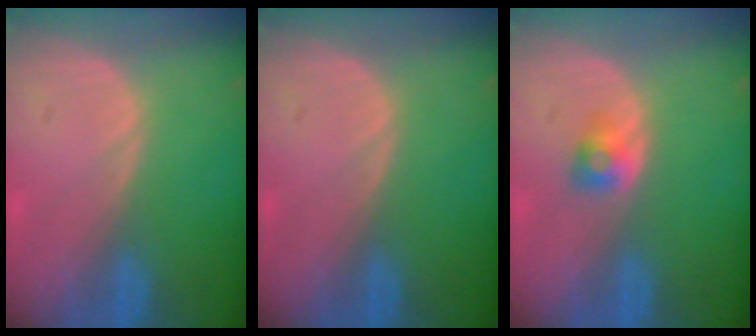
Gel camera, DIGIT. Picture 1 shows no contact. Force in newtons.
{"total": 0.0}
{"total": 2.5, "press": 2.3, "slide": 1.1}